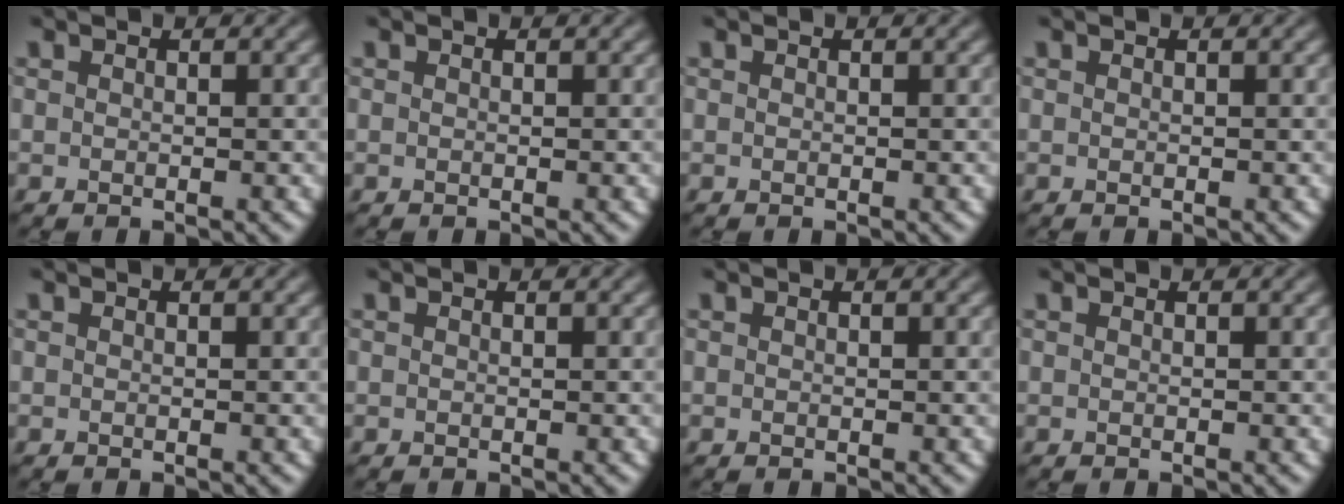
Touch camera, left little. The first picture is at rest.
{"total": 0.0}
{"total": 0.0}
{"total": 0.0}
{"total": 0.0}
{"total": 0.0}
{"total": 0.0}
{"total": 0.0}